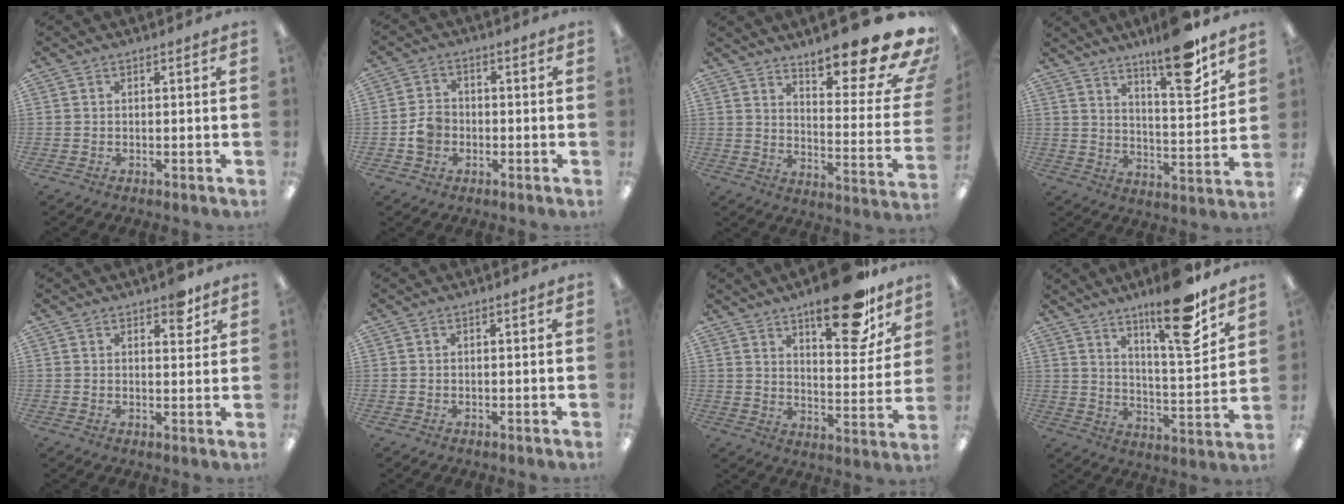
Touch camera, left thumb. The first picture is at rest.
{"total": 5.1, "force": [-1.5, 4.1, 2.6], "torque": [-0.044, 0.014, -0.024]}
{"total": 19.0, "force": [14.4, 4.0, 11.7], "torque": [-0.160, -0.118, 0.231]}
{"total": 14.9, "force": [11.2, 3.4, 9.2], "torque": [-0.136, -0.072, 0.182]}
{"total": 4.9, "force": [3.3, 2.3, 2.8], "torque": [-0.022, -0.014, 0.052]}
{"total": 0.0}
{"total": 20.1, "force": [13.7, 7.7, 12.5], "torque": [-0.161, -0.085, 0.219]}
{"total": 16.8, "force": [12.3, 3.3, 11.0], "torque": [-0.165, -0.080, 0.191]}